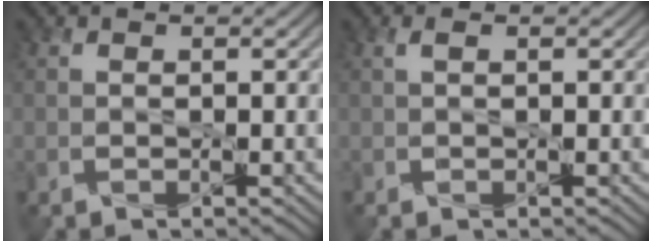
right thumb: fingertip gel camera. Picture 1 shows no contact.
{"total": 0.8, "force": [0.3, 0.2, 0.7], "torque": [-0.016, 0.002, 0.005]}